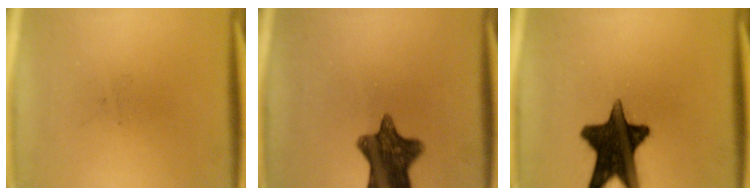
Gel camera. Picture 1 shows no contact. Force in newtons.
{"total": 11.2}
{"total": 15.3}